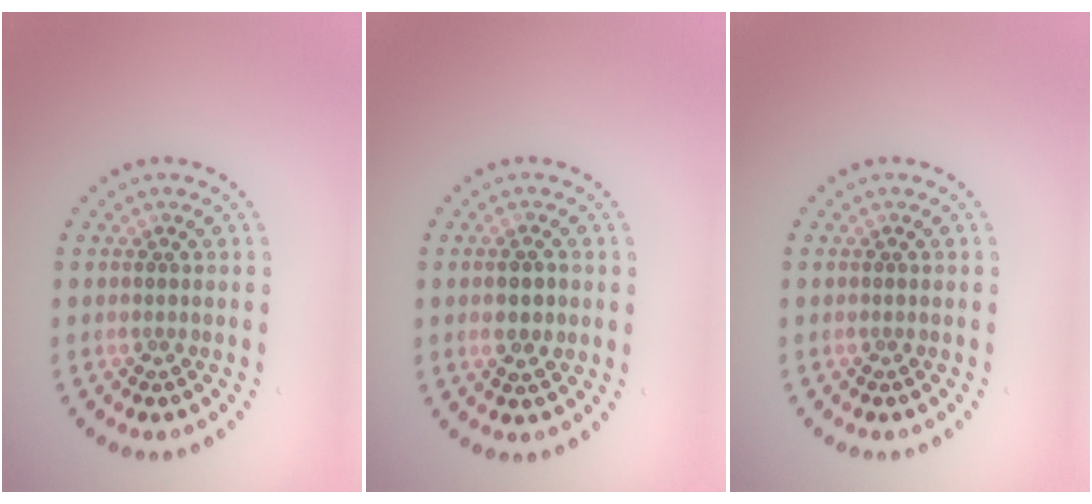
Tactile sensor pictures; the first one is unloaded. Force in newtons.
{"total": 1.6, "press": 1.6, "slide": 0.2}
{"total": 0.0}